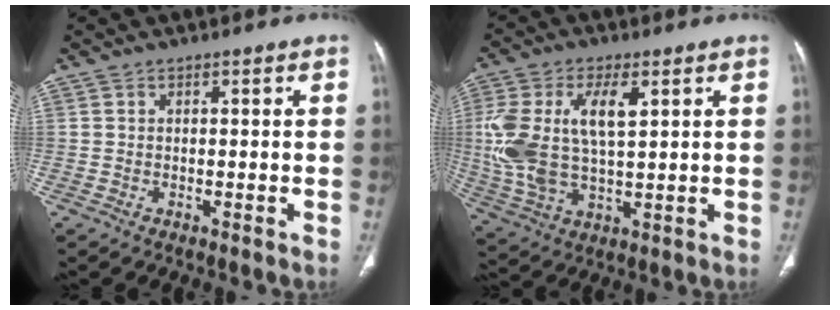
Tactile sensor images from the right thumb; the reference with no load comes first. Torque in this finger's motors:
{"motor_torque": [0.62, 1.12, 1.14, 0.02, 0.20]}